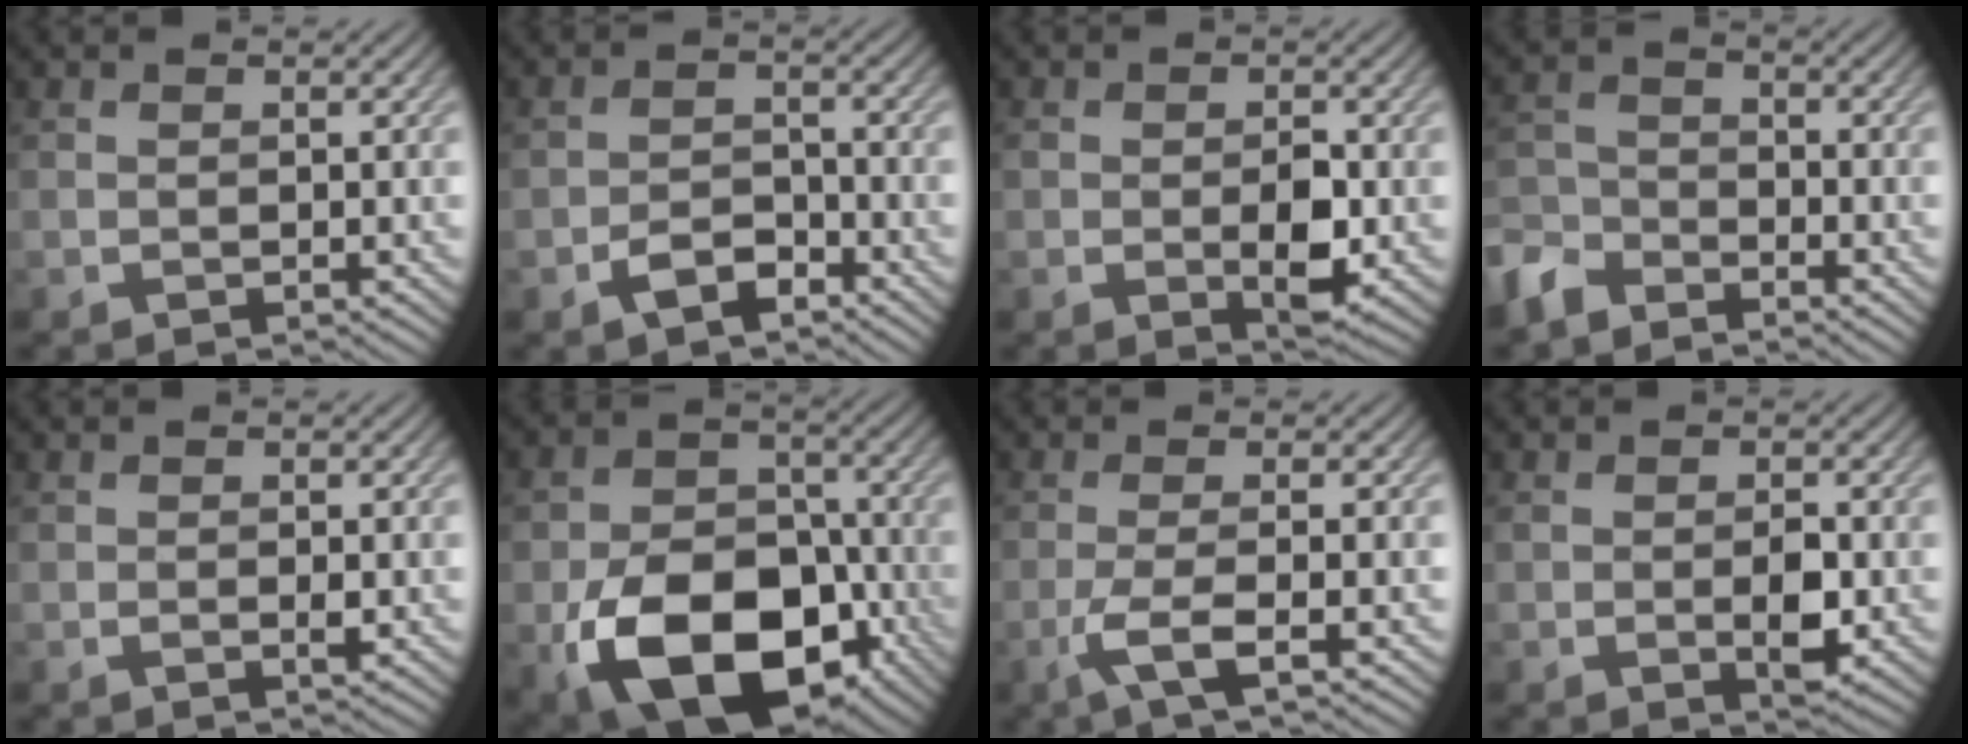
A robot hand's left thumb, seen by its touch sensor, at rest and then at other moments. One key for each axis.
{"total": 3.7, "fx": -2.4, "fy": 1.9, "fz": 2.0, "tx": -0.037, "ty": 0.002, "tz": -0.050}
{"total": 4.4, "fx": -0.8, "fy": 2.5, "fz": 3.6, "tx": -0.066, "ty": -0.013, "tz": -0.008}
{"total": 5.1, "fx": -4.4, "fy": 2.2, "fz": 1.5, "tx": -0.038, "ty": -0.005, "tz": -0.108}
{"total": 0.9, "fx": 0.0, "fy": 0.3, "fz": 0.8, "tx": -0.017, "ty": -0.005, "tz": 0.000}
{"total": 16.2, "fx": -6.9, "fy": 10.4, "fz": 10.4, "tx": -0.193, "ty": -0.041, "tz": -0.118}
{"total": 4.1, "fx": -1.6, "fy": 0.7, "fz": 3.7, "tx": -0.069, "ty": 0.003, "tz": -0.044}
{"total": 3.2, "fx": -0.4, "fy": 1.7, "fz": 2.7, "tx": -0.054, "ty": -0.011, "tz": -0.003}